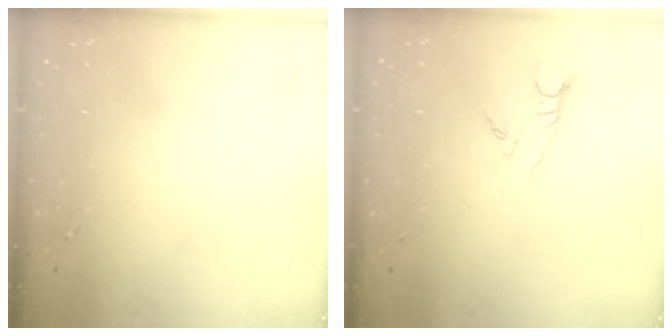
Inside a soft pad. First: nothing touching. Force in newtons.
{"total": 4.3, "press": 4.3, "slide": 0.3}